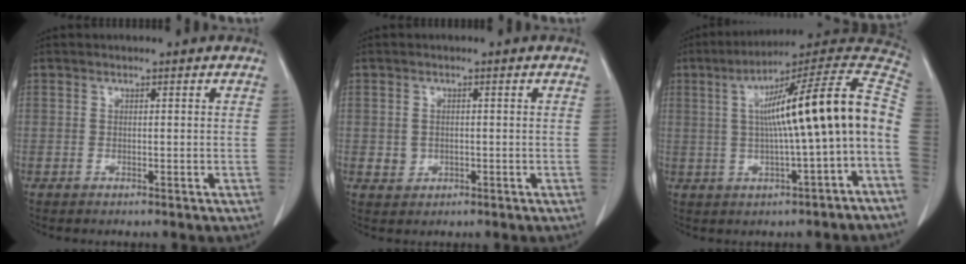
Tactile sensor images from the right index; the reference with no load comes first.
{"total": 2.1, "force": [-0.1, 1.9, 0.8], "torque": [-0.011, 0.003, 0.009]}
{"total": 19.0, "force": [-0.4, 1.0, 19.0], "torque": [-0.248, 0.049, -0.002]}